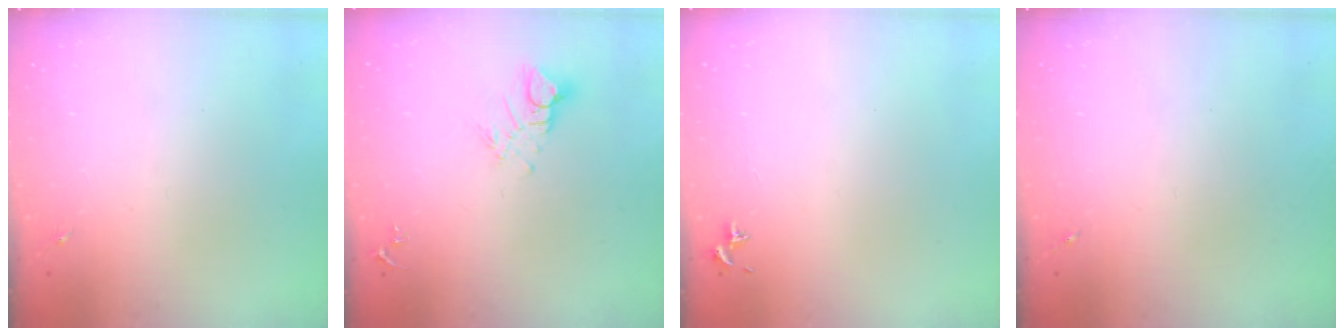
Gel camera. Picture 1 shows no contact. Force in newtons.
{"total": 6.2, "press": 6.2, "slide": 0.5}
{"total": 0.7, "press": 0.6, "slide": 0.5}
{"total": 0.0}